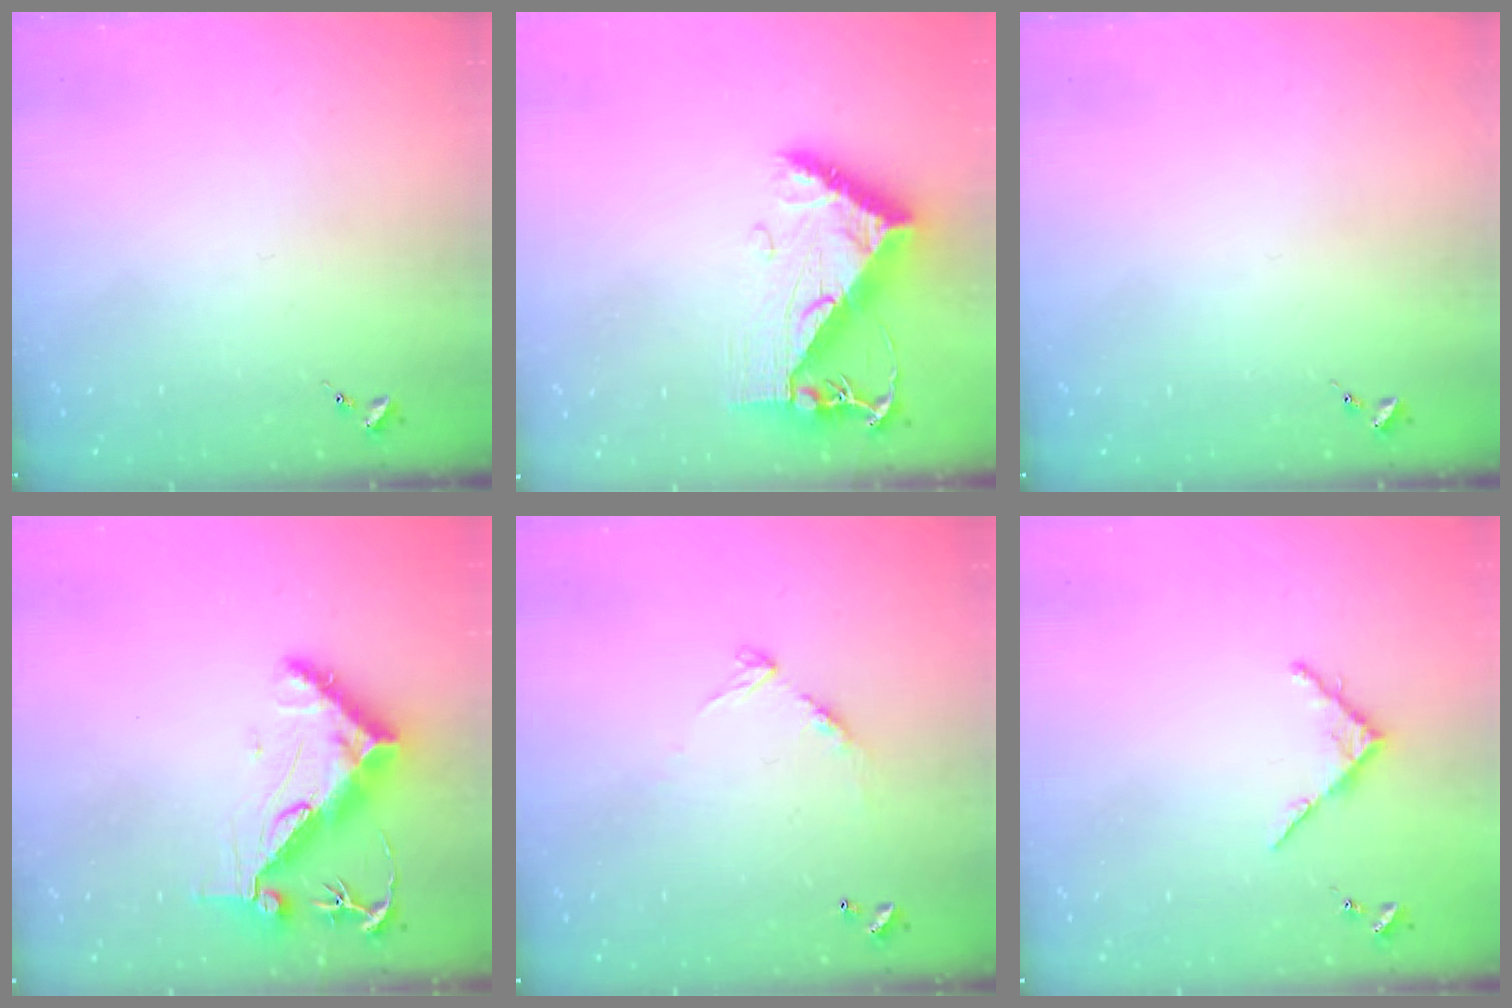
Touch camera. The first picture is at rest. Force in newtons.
{"total": 9.5, "press": 9.4, "slide": 1.0}
{"total": 0.0}
{"total": 12.8, "press": 12.8, "slide": 1.2}
{"total": 8.8, "press": 8.8, "slide": 0.7}
{"total": 4.9, "press": 4.9, "slide": 0.5}